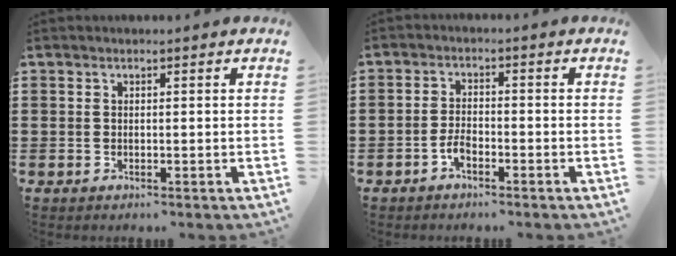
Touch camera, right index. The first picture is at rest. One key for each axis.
{"total": 2.8, "fx": -1.6, "fy": 1.2, "fz": 2.0, "tx": -0.052, "ty": 0.000, "tz": -0.036}